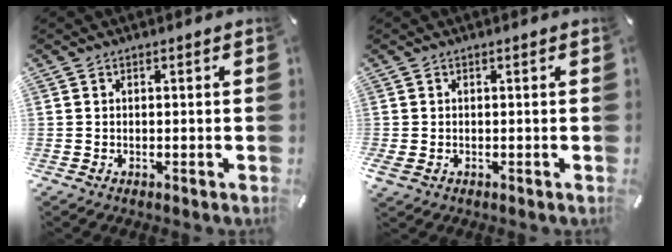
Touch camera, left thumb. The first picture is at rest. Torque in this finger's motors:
{"motor_torque": [1.59, 3.42, 1.28, -0.50, 0.99]}